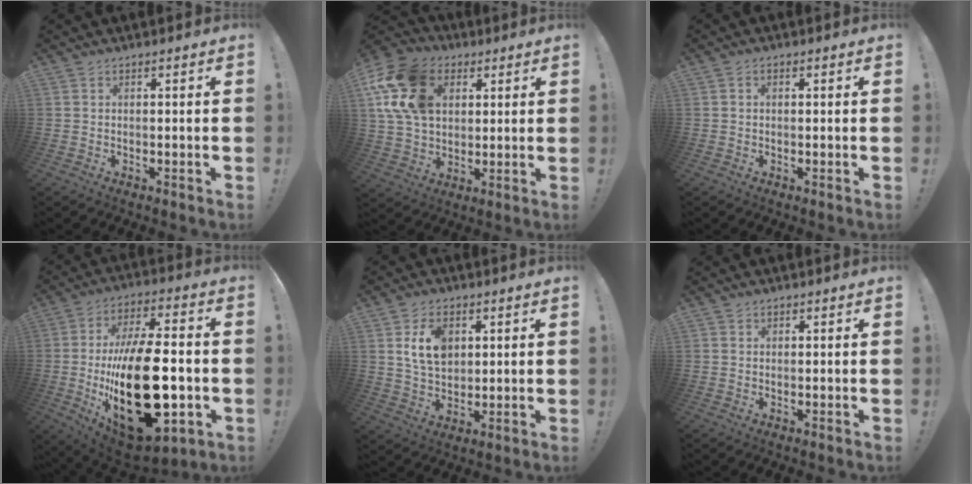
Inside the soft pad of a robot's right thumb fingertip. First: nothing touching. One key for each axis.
{"total": 19.8, "fx": 6.7, "fy": 14.5, "fz": 11.7, "tx": -0.214, "ty": -0.014, "tz": 0.130}
{"total": 0.9, "fx": -0.2, "fy": 0.7, "fz": 0.5, "tx": 0.000, "ty": 0.000, "tz": -0.005}
{"total": 31.4, "fx": -4.0, "fy": 15.3, "fz": 27.1, "tx": -0.485, "ty": 0.008, "tz": -0.051}
{"total": 10.6, "fx": 3.3, "fy": 7.5, "fz": 6.7, "tx": -0.110, "ty": 0.001, "tz": 0.061}
{"total": 0.7, "fx": 0.4, "fy": 0.6, "fz": 0.0, "tx": 0.003, "ty": -0.001, "tz": 0.008}